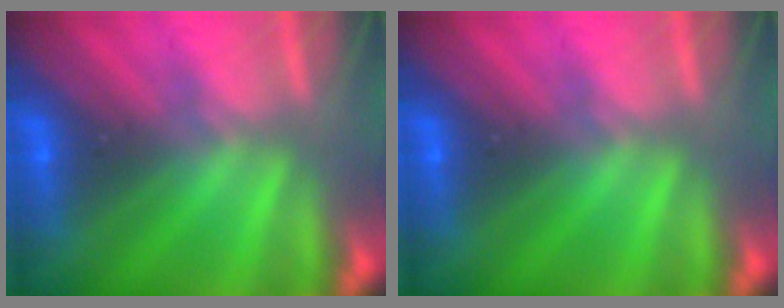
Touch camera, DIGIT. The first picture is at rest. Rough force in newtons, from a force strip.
{"total": 0.0}